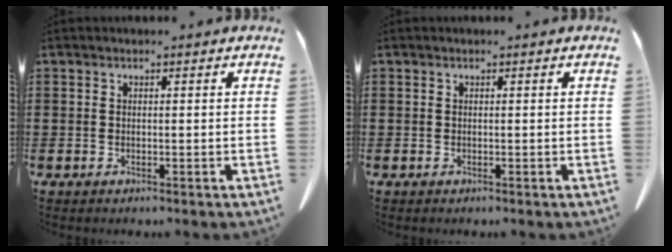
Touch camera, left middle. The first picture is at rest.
{"total": 0.0}